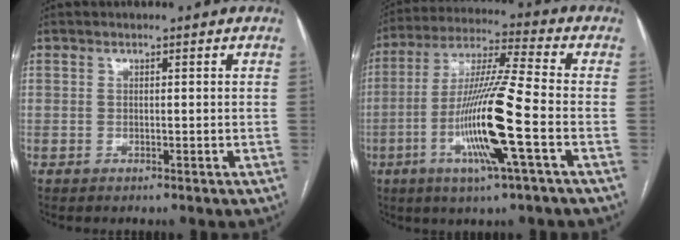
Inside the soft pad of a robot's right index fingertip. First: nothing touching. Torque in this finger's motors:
{"motor_torque": [2.14, 0.00, 1.05, 0.21]}